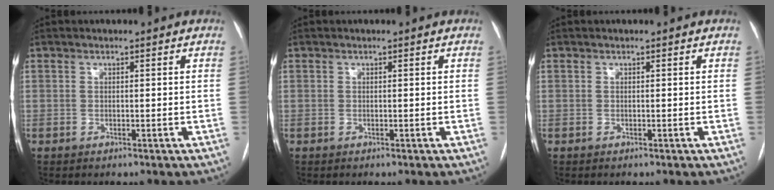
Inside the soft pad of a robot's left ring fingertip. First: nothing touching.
{"total": 0.0}
{"total": 0.0}